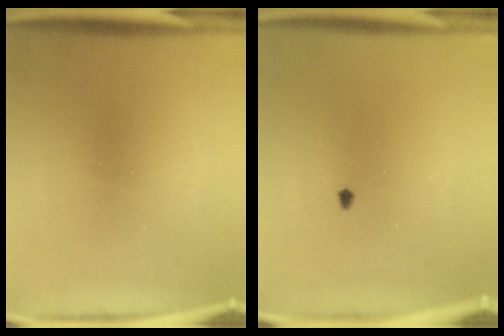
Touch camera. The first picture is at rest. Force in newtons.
{"total": 0.7}